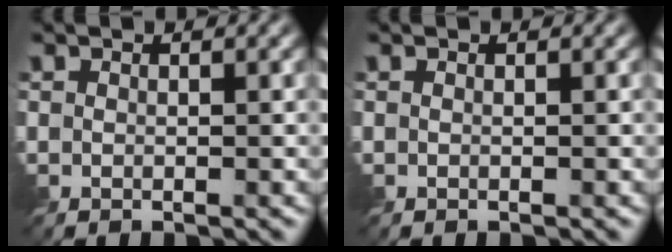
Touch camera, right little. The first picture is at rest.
{"total": 0.0}